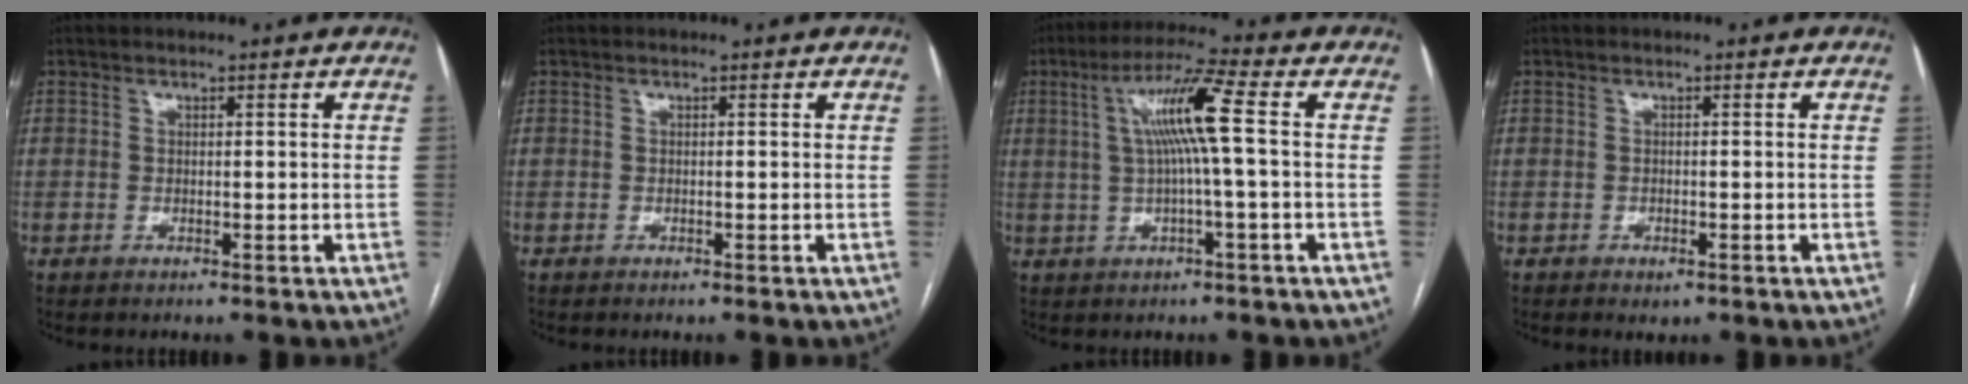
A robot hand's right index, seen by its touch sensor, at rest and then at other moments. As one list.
[{"total": 0.0}, {"total": 8.7, "force": [1.1, -0.6, 8.6], "torque": [-0.160, 0.016, 0.021]}, {"total": 1.5, "force": [-0.8, 0.8, 0.9], "torque": [-0.011, 0.000, -0.004]}]